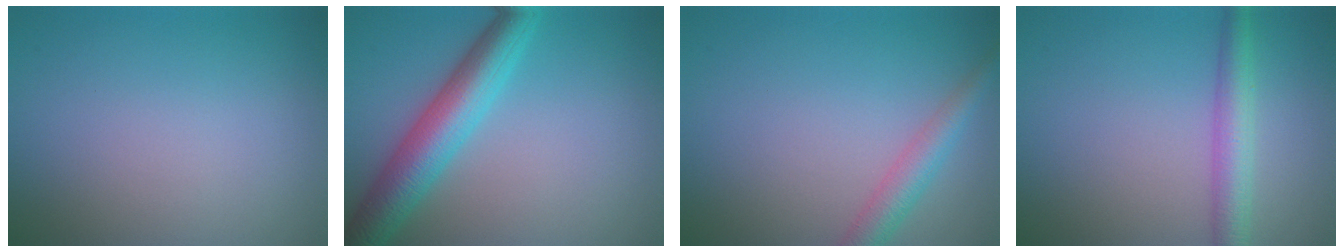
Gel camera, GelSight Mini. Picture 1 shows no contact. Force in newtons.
{"total": 6.2, "press": 6.2, "slide": 0.2}
{"total": 2.9, "press": 2.9, "slide": 0.2}
{"total": 3.5, "press": 3.5, "slide": 0.1}